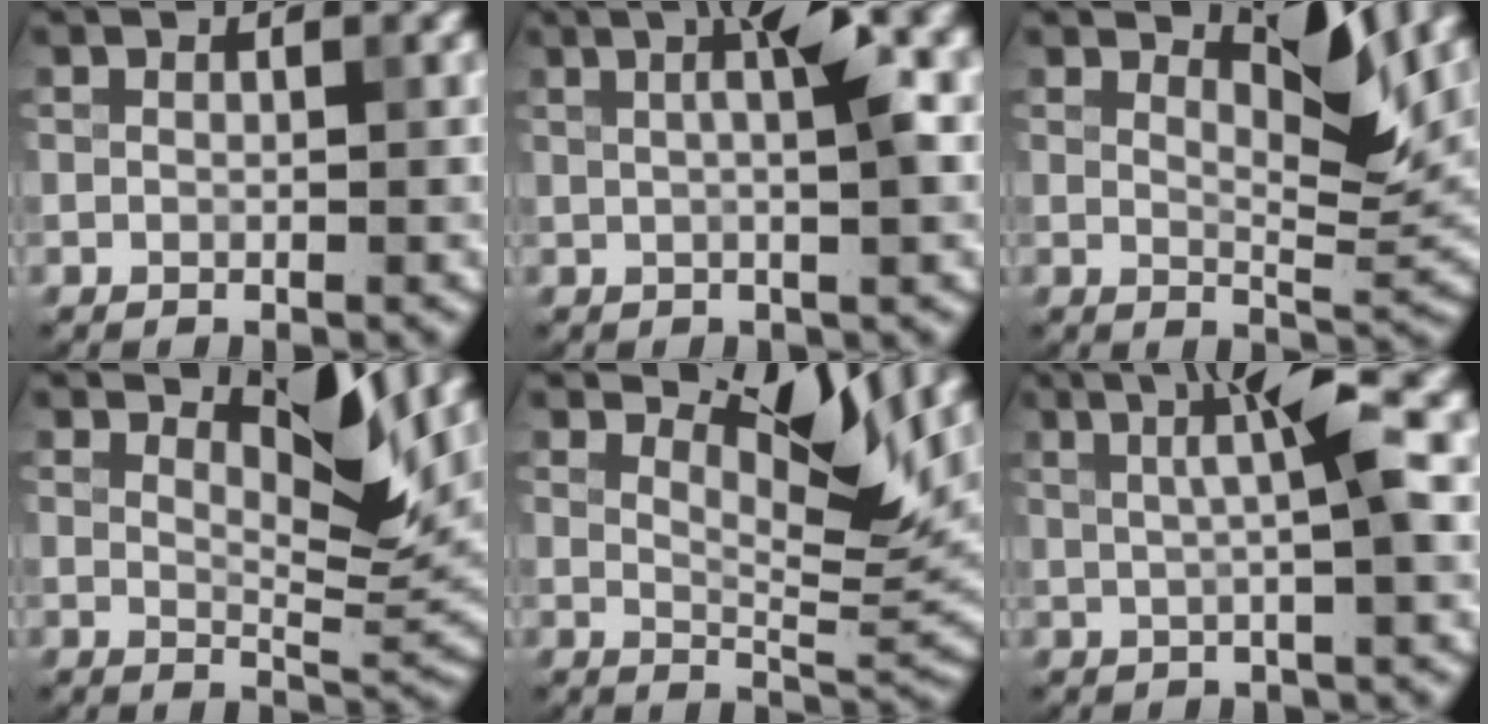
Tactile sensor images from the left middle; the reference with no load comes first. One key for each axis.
{"total": 4.6, "fx": 0.3, "fy": 0.5, "fz": 4.5, "tx": -0.076, "ty": 0.011, "tz": 0.018}
{"total": 3.4, "fx": 2.4, "fy": 0.3, "fz": 2.4, "tx": -0.054, "ty": -0.005, "tz": 0.055}
{"total": 3.8, "fx": 2.7, "fy": 0.5, "fz": 2.7, "tx": -0.058, "ty": -0.004, "tz": 0.059}
{"total": 6.2, "fx": 3.9, "fy": 1.3, "fz": 4.6, "tx": -0.084, "ty": 0.001, "tz": 0.085}
{"total": 4.8, "fx": 0.5, "fy": 0.1, "fz": 4.8, "tx": -0.085, "ty": 0.010, "tz": 0.024}